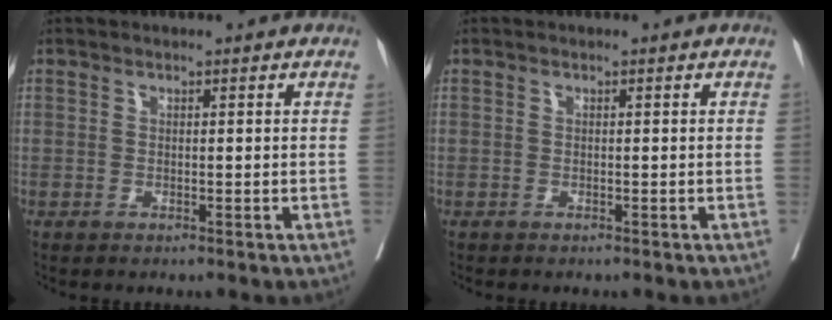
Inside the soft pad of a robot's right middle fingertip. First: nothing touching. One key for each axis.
{"total": 0.0}